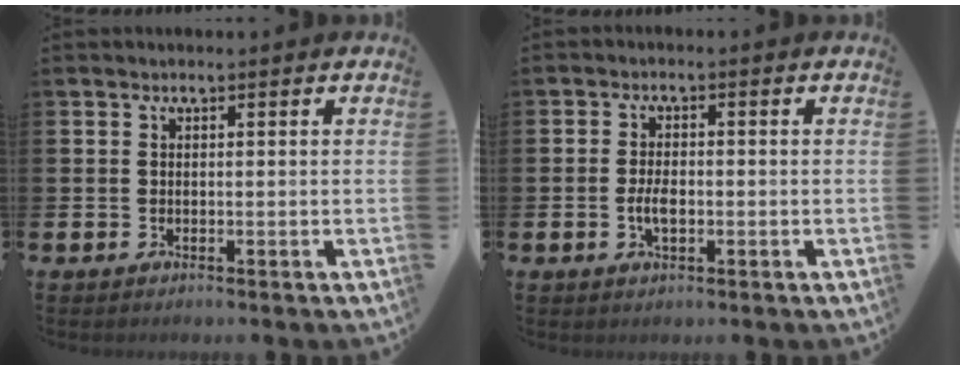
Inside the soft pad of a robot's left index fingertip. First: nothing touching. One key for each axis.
{"total": 2.9, "fx": -0.6, "fy": 1.4, "fz": 2.5, "tx": -0.044, "ty": 0.001, "tz": -0.011}